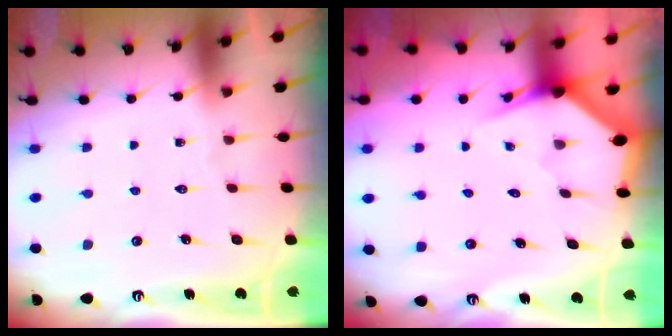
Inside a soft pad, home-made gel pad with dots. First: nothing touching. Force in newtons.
{"total": 2.6, "press": 2.6, "slide": 0.1}